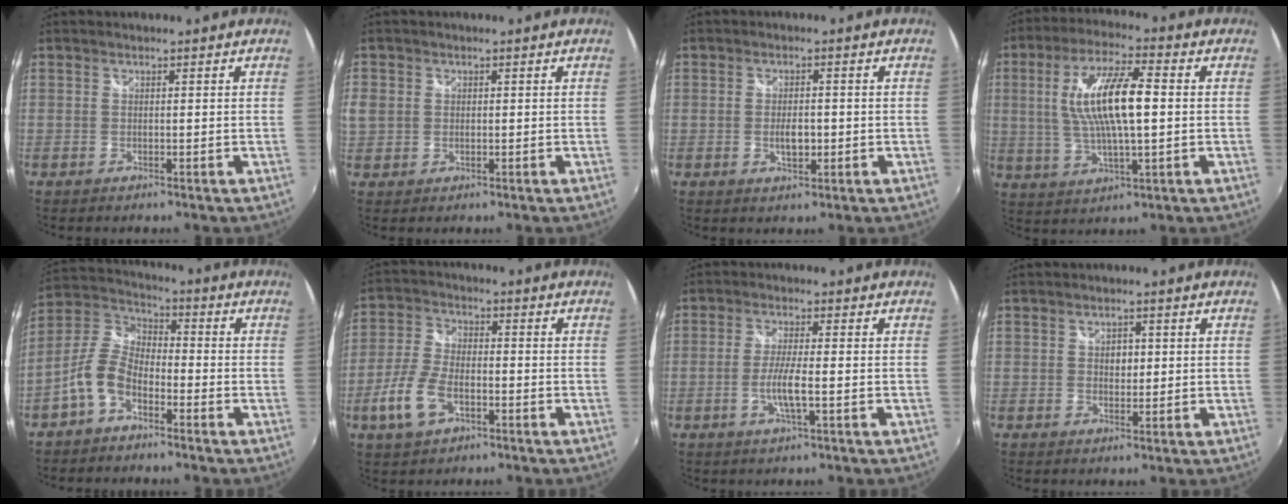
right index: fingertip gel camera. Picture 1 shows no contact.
{"total": 5.6, "force": [0.4, 5.1, 2.5], "torque": [-0.063, 0.004, 0.010]}
{"total": 3.4, "force": [-0.6, 1.8, 2.8], "torque": [-0.047, -0.003, -0.009]}
{"total": 13.3, "force": [1.4, 3.4, 12.8], "torque": [-0.246, 0.007, 0.028]}
{"total": 8.3, "force": [-4.5, 4.6, 5.2], "torque": [-0.121, 0.017, -0.094]}
{"total": 9.1, "force": [-3.9, 4.9, 6.7], "torque": [-0.152, 0.000, -0.072]}
{"total": 4.6, "force": [-1.4, 0.1, 4.4], "torque": [-0.088, -0.007, -0.027]}
{"total": 2.1, "force": [0.4, 1.6, 1.3], "torque": [-0.017, 0.003, 0.006]}